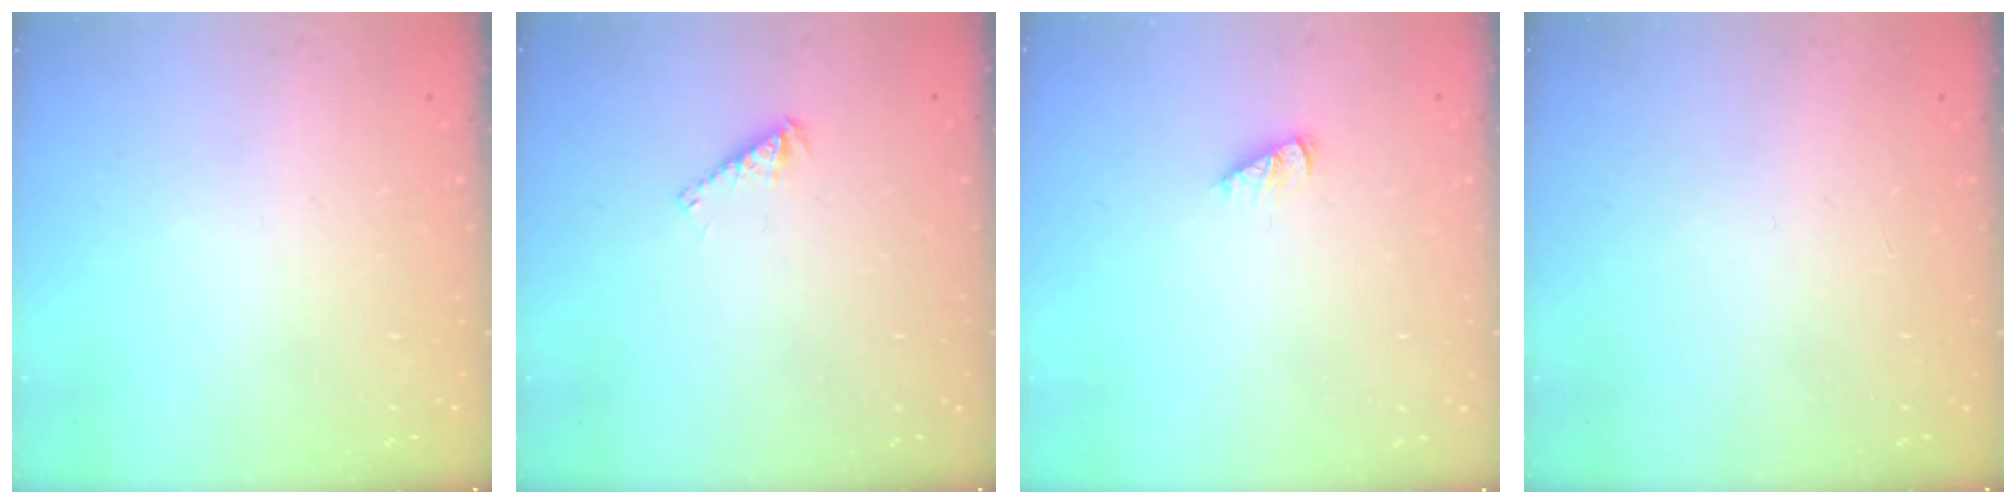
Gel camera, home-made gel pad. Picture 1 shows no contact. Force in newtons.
{"total": 3.9, "press": 3.8, "slide": 0.5}
{"total": 2.0, "press": 2.0, "slide": 0.3}
{"total": 0.0}